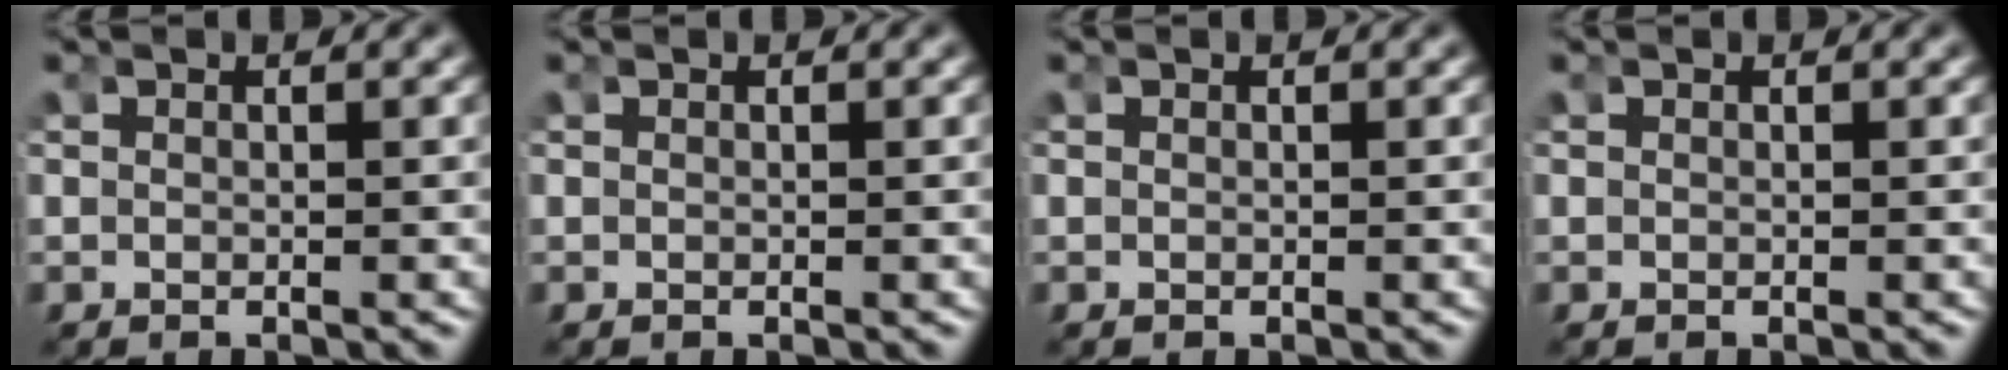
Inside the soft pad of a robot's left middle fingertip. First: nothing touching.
{"total": 0.0}
{"total": 0.0}
{"total": 0.0}